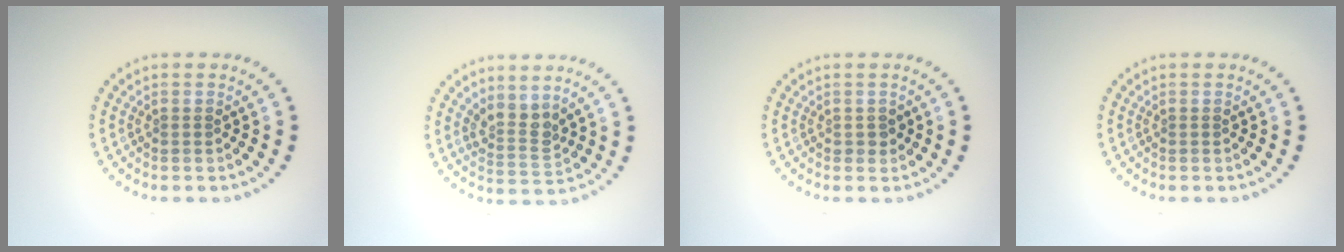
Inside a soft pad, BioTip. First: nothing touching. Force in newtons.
{"total": 2.6, "press": 1.9, "slide": 1.7}
{"total": 0.9, "press": 0.8, "slide": 0.3}
{"total": 0.0}